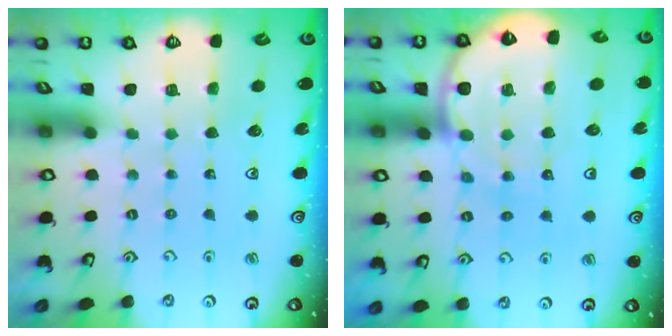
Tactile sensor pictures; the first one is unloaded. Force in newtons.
{"total": 11.1, "press": 11.1, "slide": 1.4}